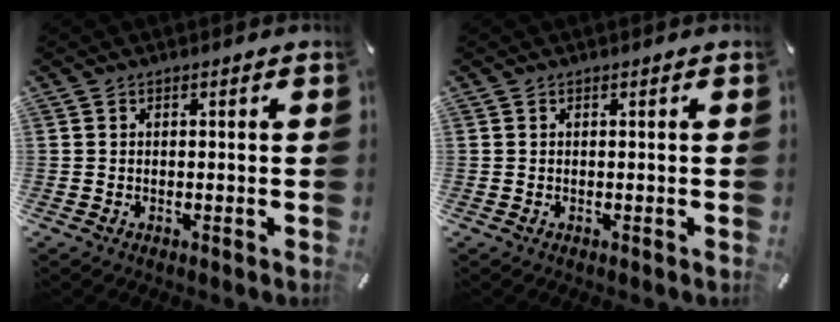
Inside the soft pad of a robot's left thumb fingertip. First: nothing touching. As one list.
[{"total": 0.0}]